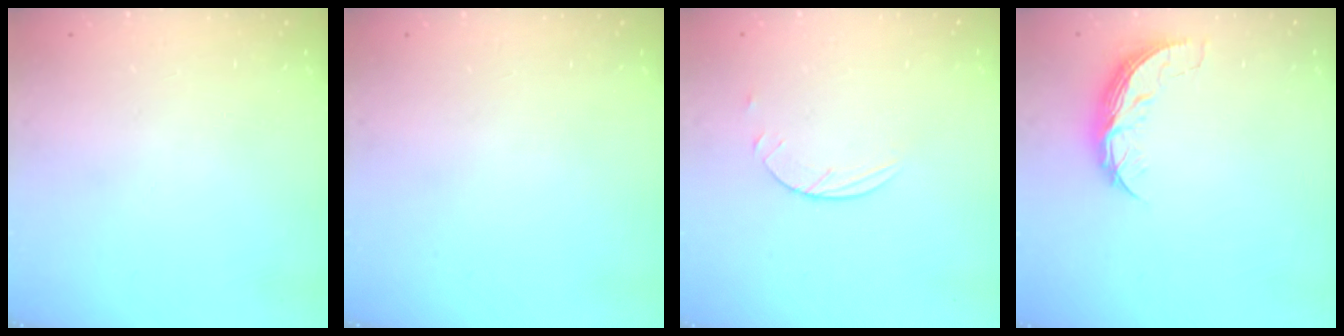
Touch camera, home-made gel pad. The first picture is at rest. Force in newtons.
{"total": 0.0}
{"total": 2.9, "press": 2.8, "slide": 0.3}
{"total": 8.0, "press": 8.0, "slide": 0.6}